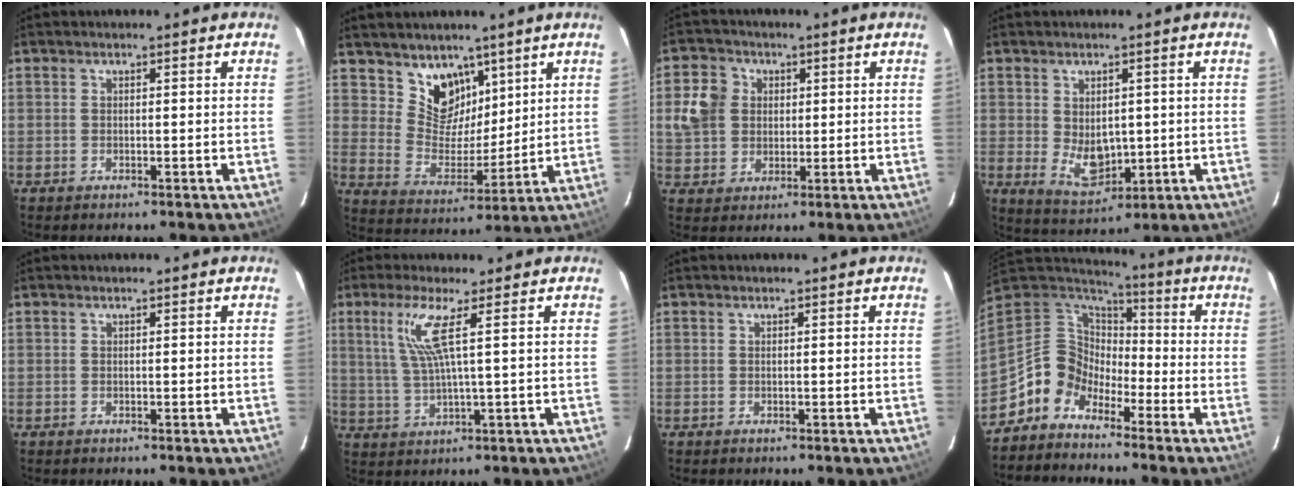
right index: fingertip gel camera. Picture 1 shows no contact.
{"total": 9.8, "force": [6.6, 6.6, 2.9], "torque": [-0.046, -0.005, 0.132]}
{"total": 7.8, "force": [1.6, 7.0, 3.1], "torque": [-0.074, 0.022, 0.029]}
{"total": 6.7, "force": [0.1, 4.7, 4.7], "torque": [-0.083, -0.013, 0.022]}
{"total": 0.0}
{"total": 6.7, "force": [2.5, -0.4, 6.2], "torque": [-0.125, -0.002, 0.058]}
{"total": 0.0}
{"total": 10.3, "force": [-6.5, 7.5, 2.6], "torque": [-0.062, 0.036, -0.140]}